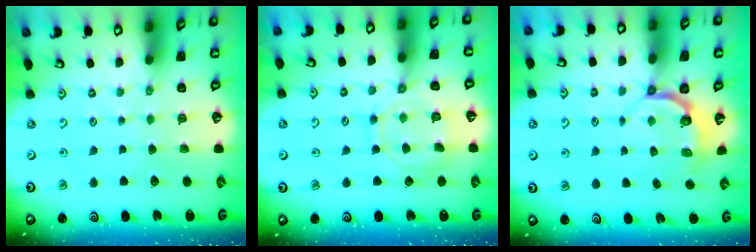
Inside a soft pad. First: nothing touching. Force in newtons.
{"total": 11.2, "press": 11.1, "slide": 0.7}
{"total": 4.3, "press": 3.1, "slide": 3.0}